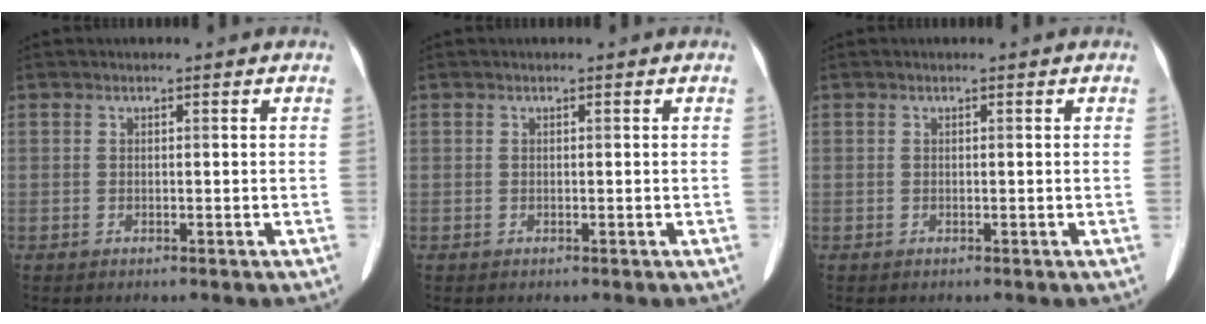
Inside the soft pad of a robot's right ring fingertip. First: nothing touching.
{"total": 0.0}
{"total": 0.0}